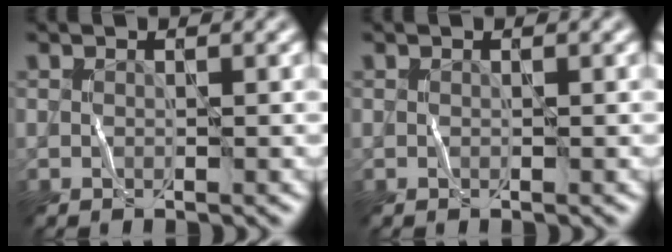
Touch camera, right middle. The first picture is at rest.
{"total": 0.0}